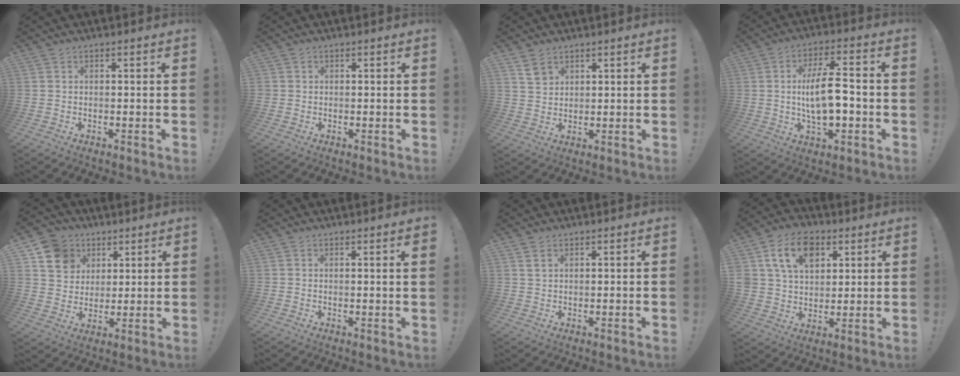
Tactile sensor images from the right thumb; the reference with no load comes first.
{"total": 0.7, "force": [0.1, 0.7, 0.1], "torque": [-0.001, 0.002, 0.001]}
{"total": 6.0, "force": [2.3, 4.7, 3.0], "torque": [-0.043, 0.002, 0.047]}
{"total": 12.4, "force": [-1.0, 5.0, 11.3], "torque": [-0.203, -0.001, -0.028]}
{"total": 11.2, "force": [5.5, 9.3, 2.7], "torque": [-0.035, -0.031, 0.110]}
{"total": 1.0, "force": [0.7, -0.4, 0.6], "torque": [0.002, -0.007, 0.009]}
{"total": 2.1, "force": [1.1, 1.4, 1.2], "torque": [-0.012, -0.003, 0.019]}
{"total": 14.6, "force": [6.1, 10.4, 8.2], "torque": [-0.122, -0.014, 0.118]}